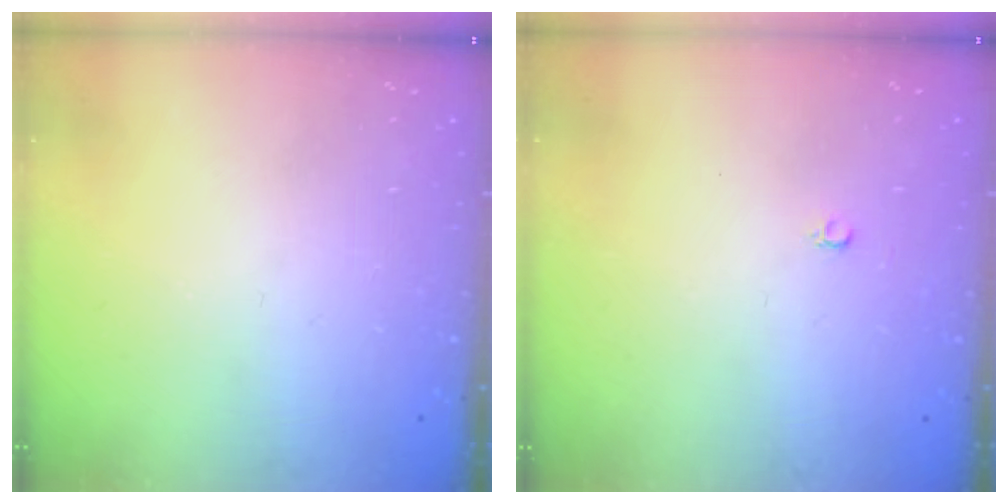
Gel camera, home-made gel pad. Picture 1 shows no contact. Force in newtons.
{"total": 2.4, "press": 2.4, "slide": 0.2}